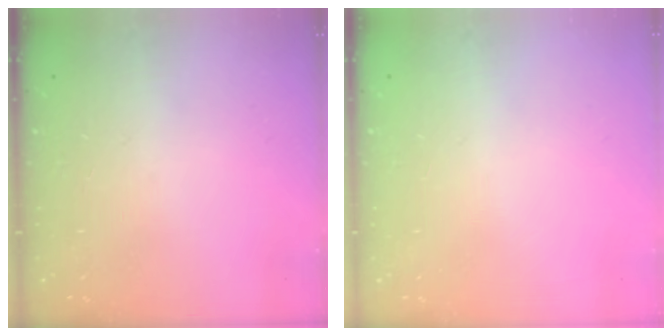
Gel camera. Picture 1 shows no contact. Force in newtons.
{"total": 1.1, "press": 0.8, "slide": 0.7}